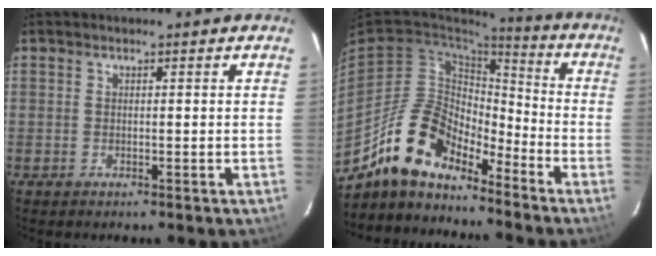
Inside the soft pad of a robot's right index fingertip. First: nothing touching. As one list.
[{"total": 16.5, "force": [-12.8, 5.3, 8.9], "torque": [-0.150, -0.004, -0.250]}]